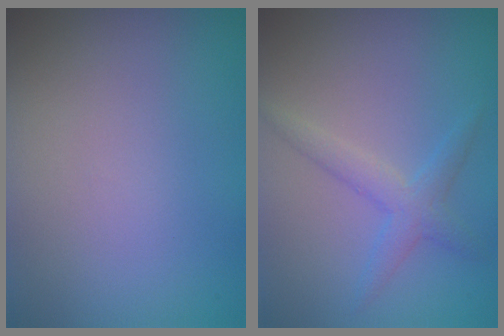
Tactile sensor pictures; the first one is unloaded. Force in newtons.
{"total": 2.3, "press": 2.3, "slide": 0.2}